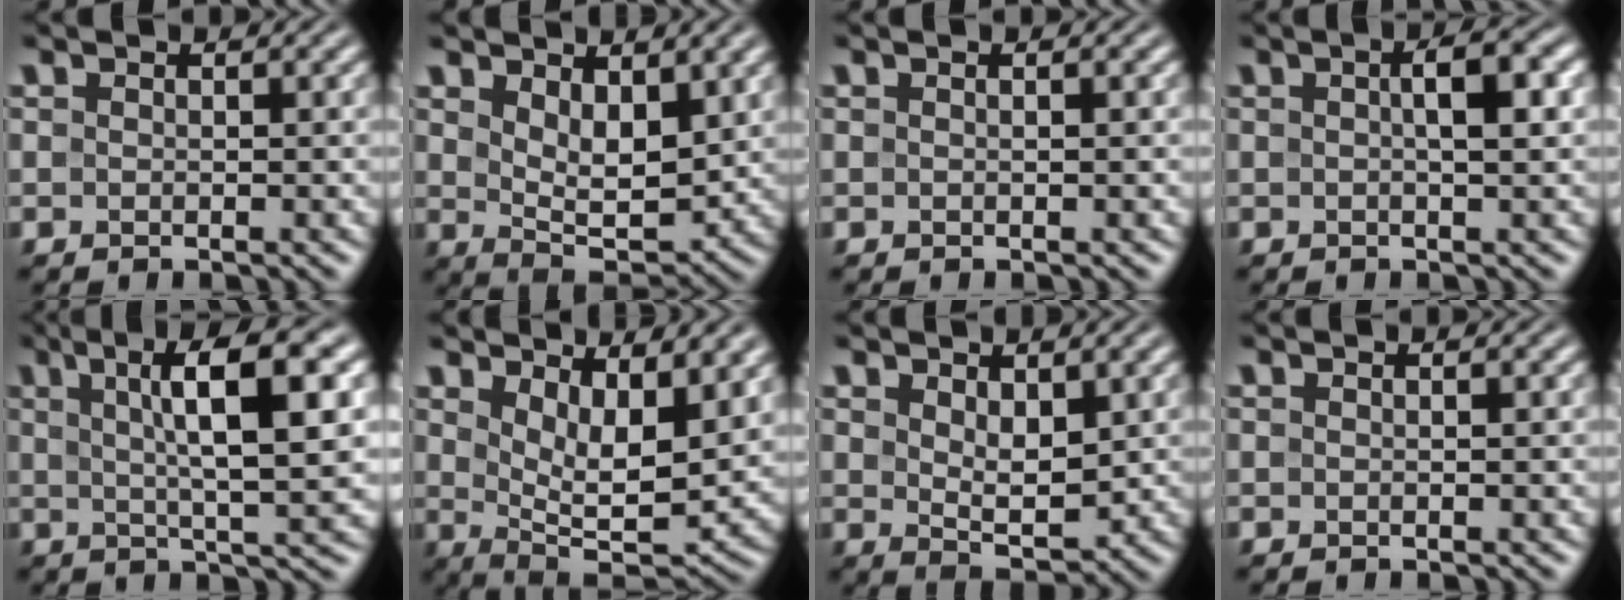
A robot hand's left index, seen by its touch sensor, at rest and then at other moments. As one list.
[{"total": 5.5, "force": [2.0, 2.8, 4.2], "torque": [-0.080, -0.011, 0.042]}, {"total": 0.6, "force": [0.1, 0.1, 0.6], "torque": [-0.007, 0.005, 0.000]}, {"total": 3.1, "force": [0.5, 0.7, 3.0], "torque": [-0.046, 0.010, 0.005]}, {"total": 9.7, "force": [2.7, 2.2, 9.0], "torque": [-0.123, 0.010, 0.042]}, {"total": 8.0, "force": [3.3, 3.3, 6.6], "torque": [-0.108, -0.016, 0.062]}, {"total": 3.5, "force": [1.2, 1.8, 2.7], "torque": [-0.052, -0.007, 0.027]}, {"total": 0.0}]